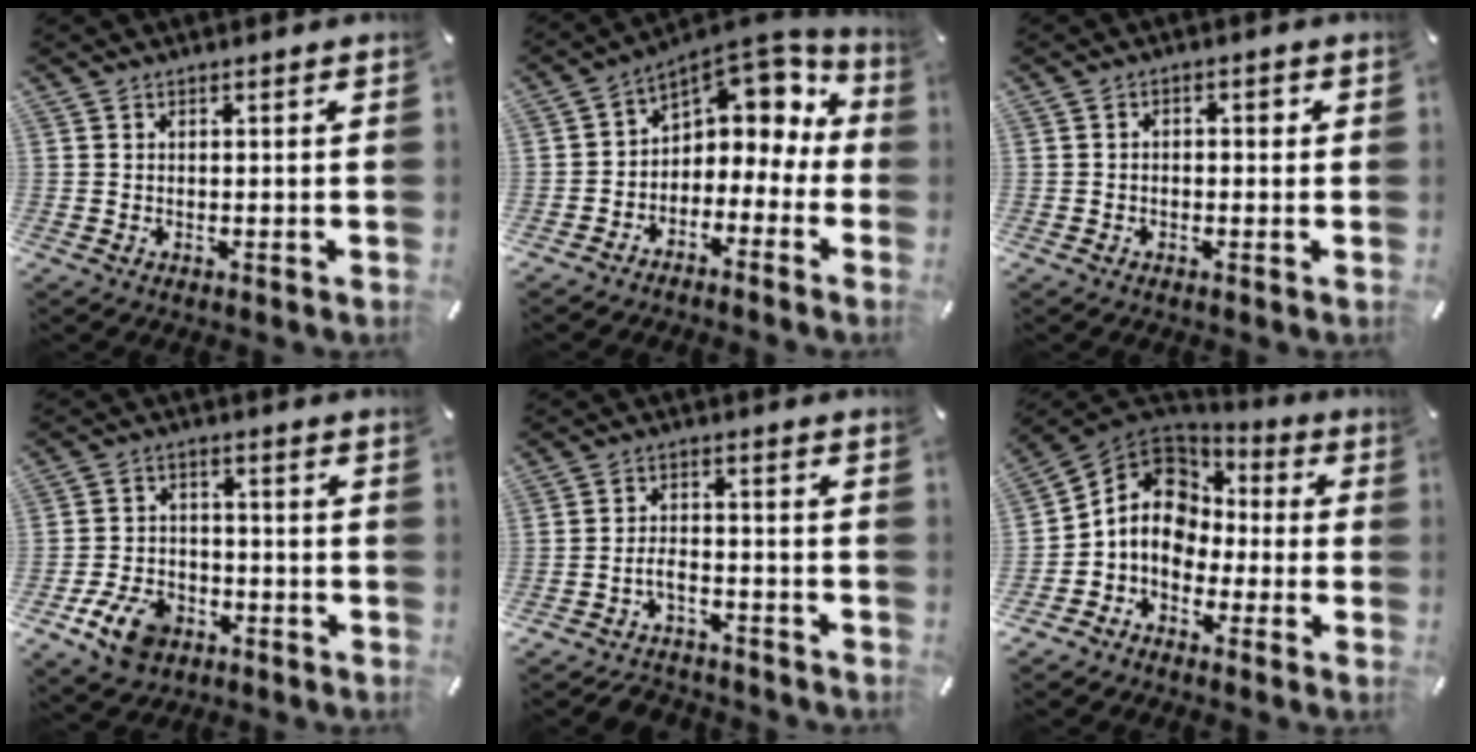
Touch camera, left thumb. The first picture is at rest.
{"total": 5.6, "force": [1.9, 4.8, 2.0], "torque": [-0.030, -0.034, 0.037]}
{"total": 1.8, "force": [-0.8, 1.0, 1.2], "torque": [-0.024, 0.009, -0.019]}
{"total": 9.6, "force": [-5.0, 6.5, 4.9], "torque": [-0.102, 0.030, -0.088]}
{"total": 4.7, "force": [-3.3, 2.4, 2.2], "torque": [-0.049, 0.014, -0.067]}
{"total": 11.0, "force": [-1.0, 9.4, 5.6], "torque": [-0.124, 0.013, -0.017]}